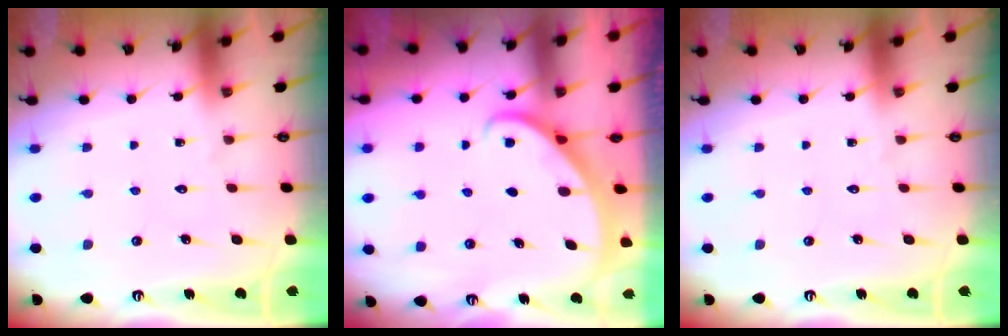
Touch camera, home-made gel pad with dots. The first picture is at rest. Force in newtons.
{"total": 2.1, "press": 2.1, "slide": 0.2}
{"total": 0.0}